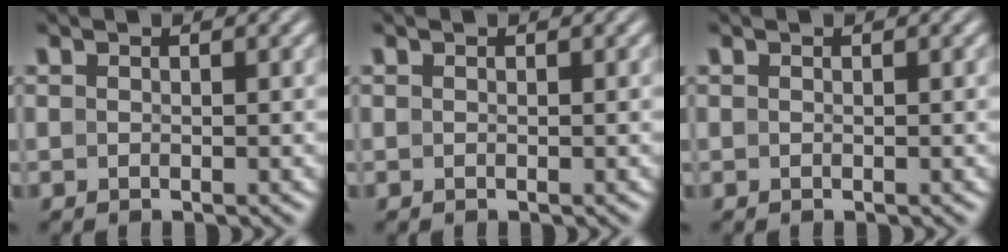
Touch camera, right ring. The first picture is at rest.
{"total": 0.0}
{"total": 0.0}